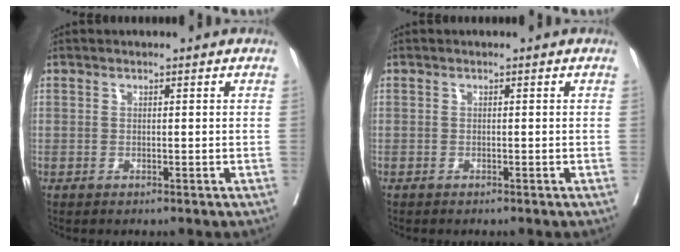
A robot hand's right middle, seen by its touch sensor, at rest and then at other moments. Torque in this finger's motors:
{"motor_torque": [-0.25, 0.06, -0.07, 0.00]}